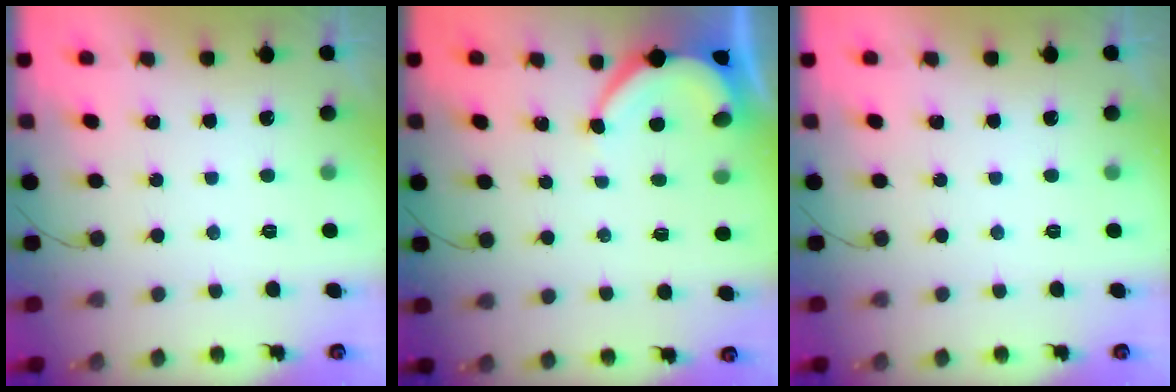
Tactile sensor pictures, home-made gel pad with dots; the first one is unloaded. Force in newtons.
{"total": 5.0, "press": 5.0, "slide": 0.4}
{"total": 0.0}